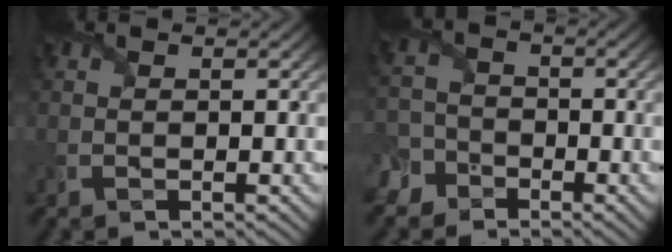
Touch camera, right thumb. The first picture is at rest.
{"total": 5.8, "force": [-3.7, 4.2, 1.3], "torque": [-0.018, -0.012, -0.086]}